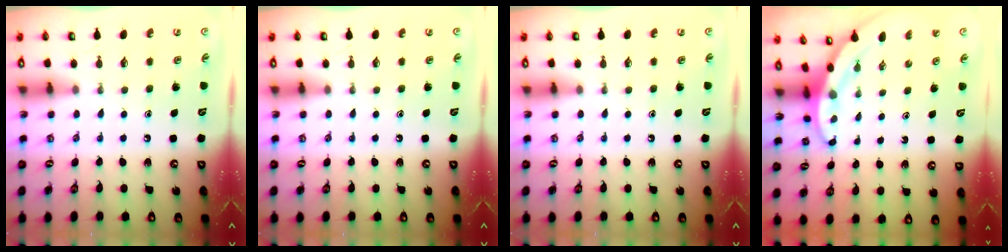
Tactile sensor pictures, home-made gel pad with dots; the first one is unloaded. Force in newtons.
{"total": 0.0}
{"total": 0.0}
{"total": 3.3, "press": 3.3, "slide": 0.1}